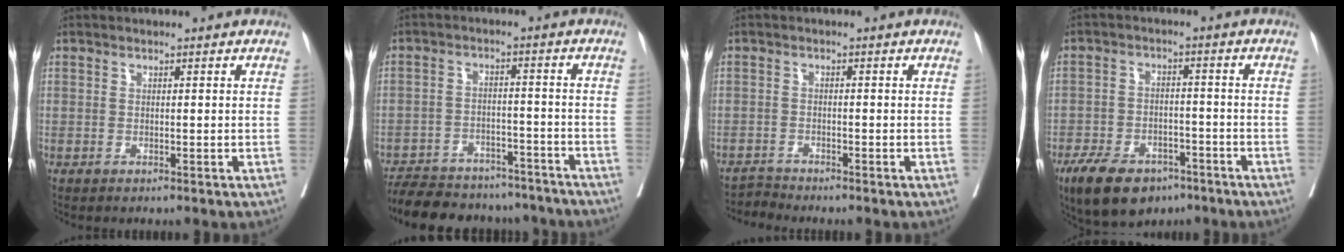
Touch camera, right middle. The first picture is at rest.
{"total": 19.3, "force": [-17.1, 6.3, 6.3], "torque": [-0.138, 0.000, -0.233]}
{"total": 2.0, "force": [-1.7, -0.5, -0.9], "torque": [0.025, -0.012, -0.032]}
{"total": 11.0, "force": [-7.5, 5.5, 5.8], "torque": [-0.101, -0.002, -0.122]}